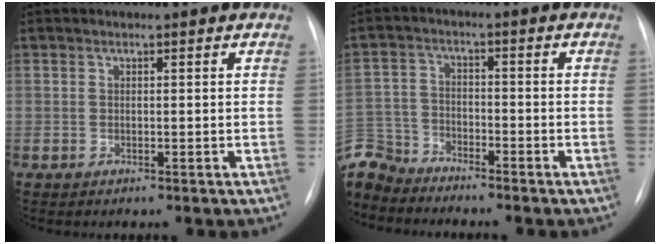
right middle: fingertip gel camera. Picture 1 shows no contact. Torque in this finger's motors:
{"motor_torque": [0.36, -0.36, -0.06, -0.06]}